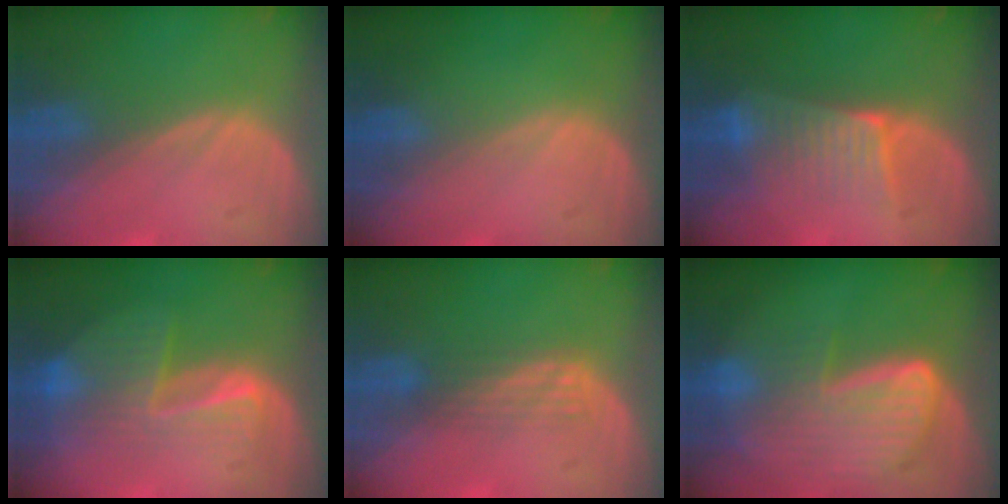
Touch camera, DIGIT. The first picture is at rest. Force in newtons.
{"total": 0.0}
{"total": 6.4, "press": 5.7, "slide": 2.8}
{"total": 7.8, "press": 6.9, "slide": 3.7}
{"total": 2.9, "press": 2.5, "slide": 1.5}
{"total": 9.1, "press": 8.0, "slide": 4.5}